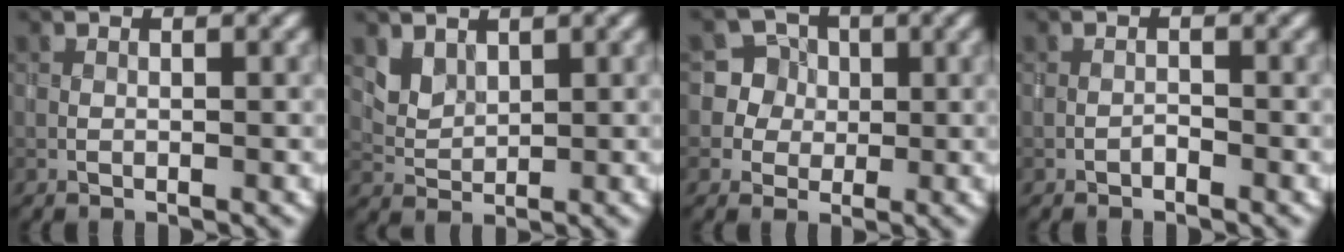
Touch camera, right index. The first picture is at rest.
{"total": 2.3, "force": [1.6, 1.5, 0.8], "torque": [-0.024, -0.010, 0.042]}
{"total": 6.8, "force": [1.6, 6.5, 1.0], "torque": [-0.026, 0.033, 0.017]}
{"total": 0.5, "force": [-0.5, 0.2, 0.1], "torque": [-0.002, 0.003, -0.010]}